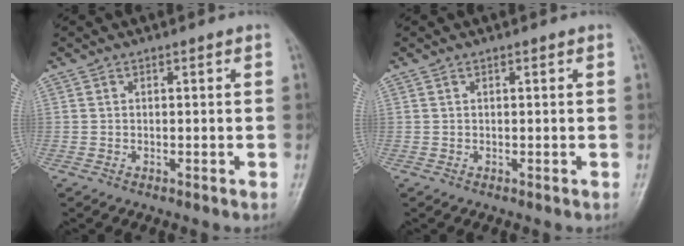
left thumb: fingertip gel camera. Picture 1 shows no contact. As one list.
[{"total": 0.0}]